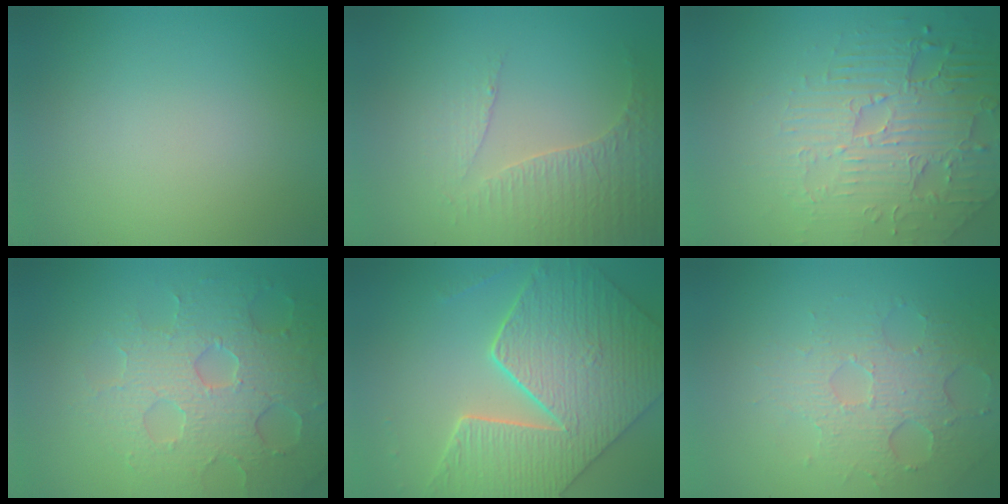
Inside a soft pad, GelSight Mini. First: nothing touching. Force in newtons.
{"total": 3.3, "press": 3.0, "slide": 1.6}
{"total": 4.7, "press": 4.4, "slide": 1.6}
{"total": 6.4, "press": 5.3, "slide": 3.6}
{"total": 7.7, "press": 6.6, "slide": 4.0}
{"total": 3.5, "press": 3.2, "slide": 1.5}